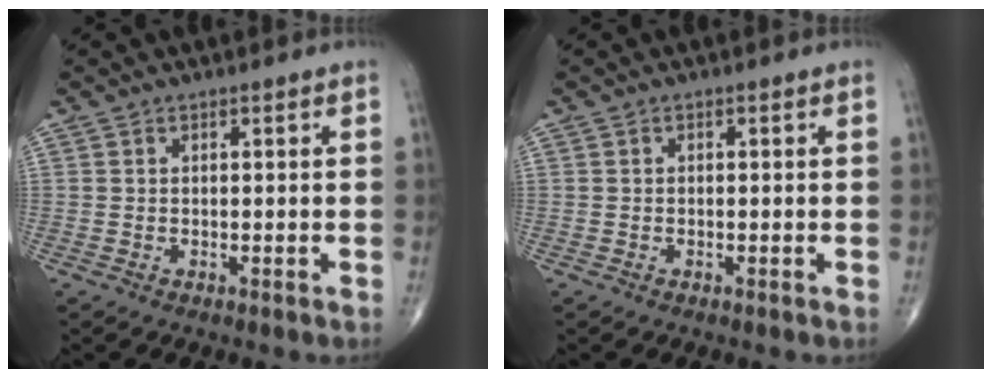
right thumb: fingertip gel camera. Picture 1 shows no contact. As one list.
[{"total": 0.0}]